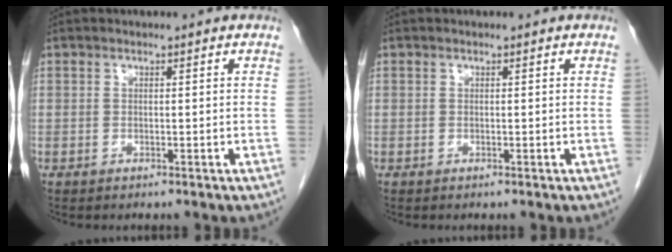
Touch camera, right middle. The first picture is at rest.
{"total": 0.0}